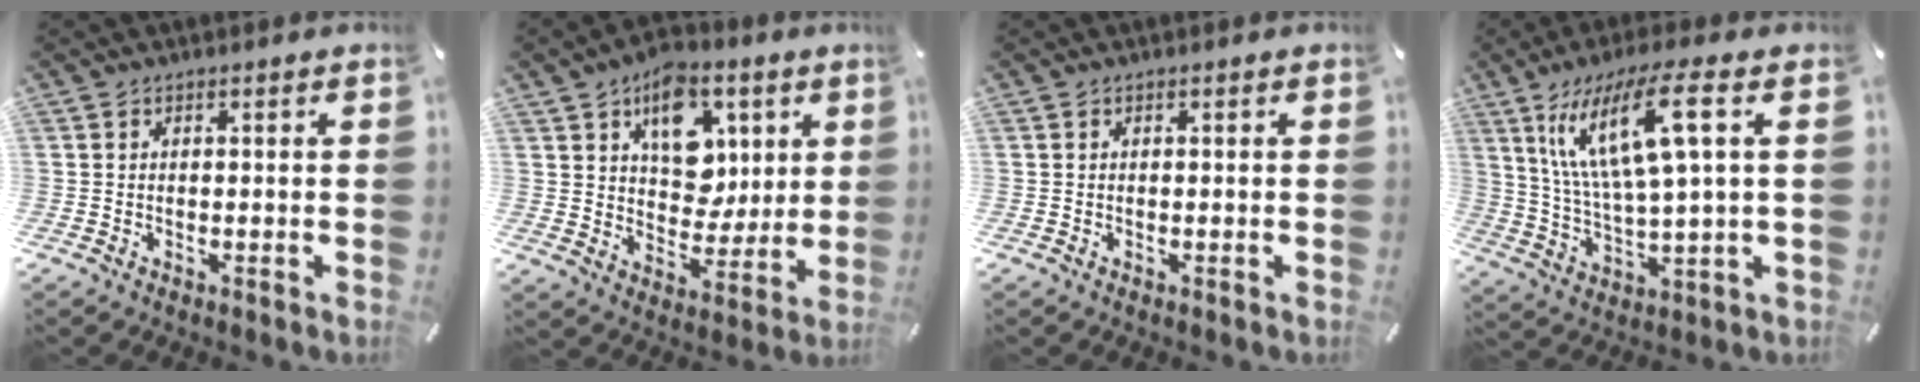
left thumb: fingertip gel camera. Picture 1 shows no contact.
{"total": 13.8, "force": [5.8, 10.5, 6.9], "torque": [-0.092, -0.029, 0.107]}
{"total": 0.0}
{"total": 16.0, "force": [6.7, 3.5, 14.2], "torque": [-0.306, -0.006, 0.103]}